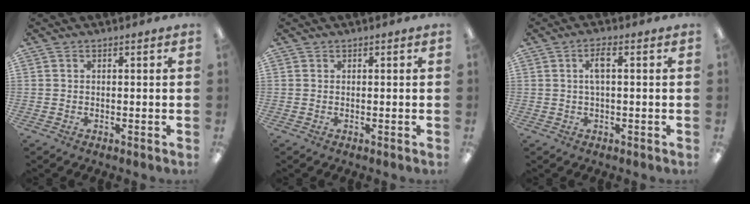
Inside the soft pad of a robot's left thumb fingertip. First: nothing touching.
{"total": 0.0}
{"total": 4.0, "force": [0.7, 1.2, 3.8], "torque": [-0.076, 0.011, 0.008]}